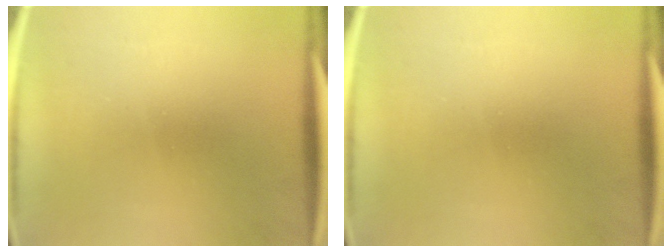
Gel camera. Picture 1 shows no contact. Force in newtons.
{"total": 0.0}